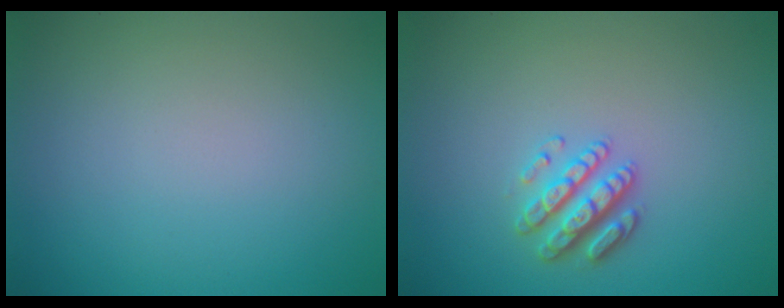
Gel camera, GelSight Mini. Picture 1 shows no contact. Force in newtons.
{"total": 2.8, "press": 2.7, "slide": 0.8}